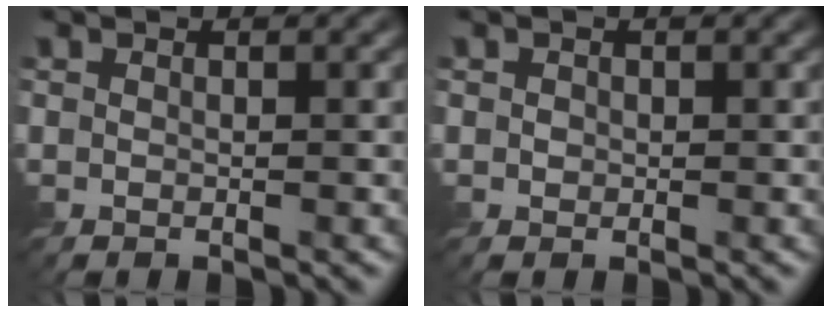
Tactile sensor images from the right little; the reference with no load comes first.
{"total": 0.6, "force": [0.0, 0.6, 0.1], "torque": [0.000, -0.002, 0.000]}